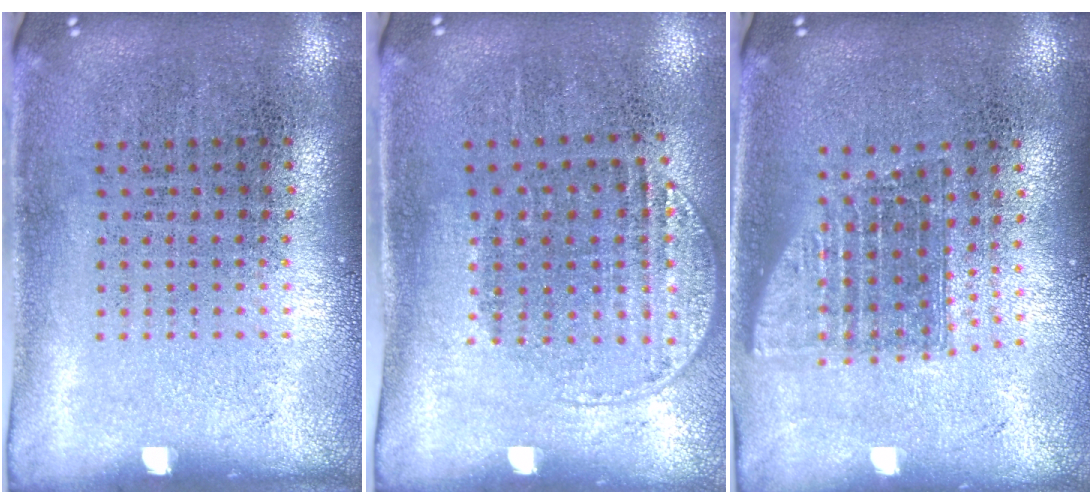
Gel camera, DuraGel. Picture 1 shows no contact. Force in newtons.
{"total": 1.3, "press": 1.1, "slide": 0.7}
{"total": 1.4, "press": 1.2, "slide": 0.8}